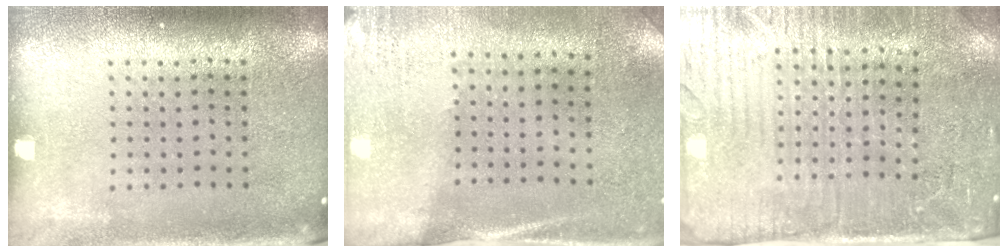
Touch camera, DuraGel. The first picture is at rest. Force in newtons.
{"total": 2.6, "press": 2.3, "slide": 1.3}
{"total": 4.2, "press": 3.6, "slide": 2.1}